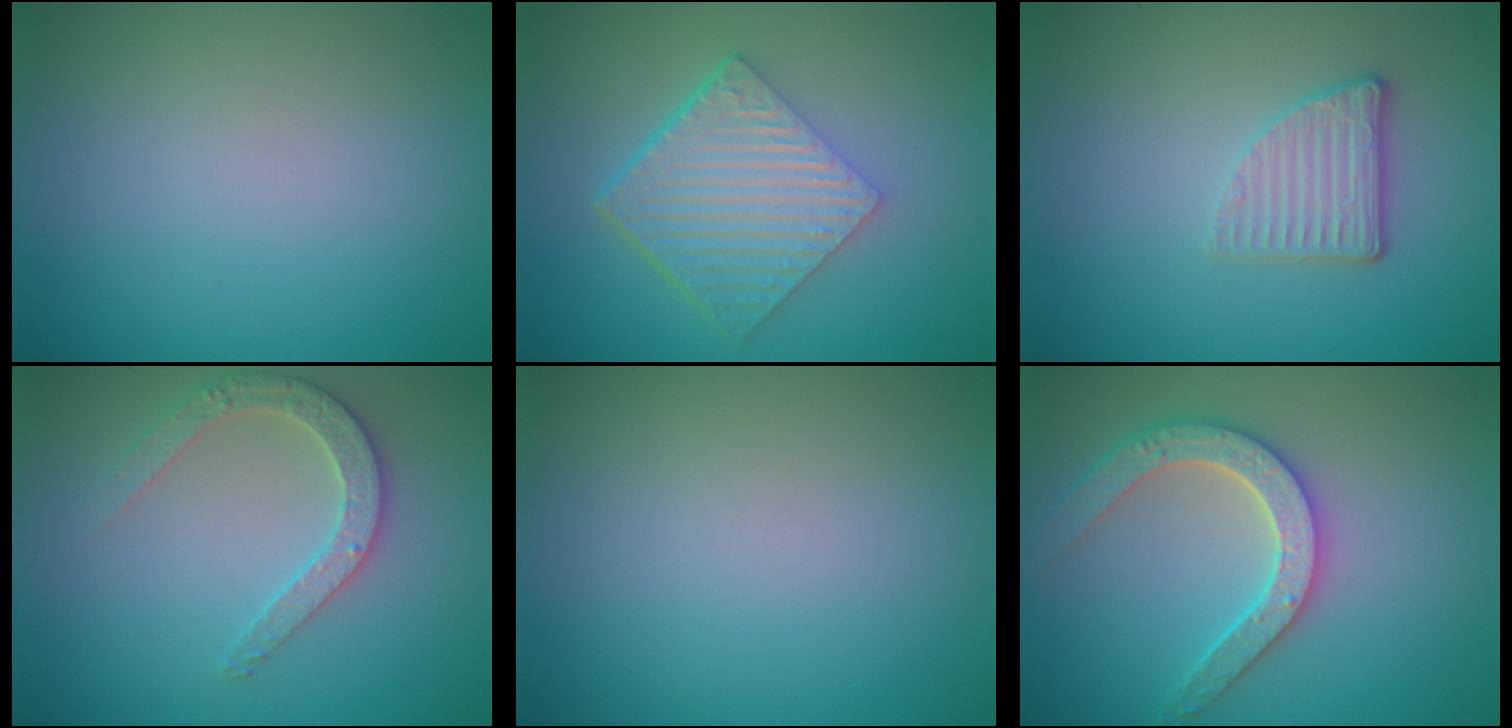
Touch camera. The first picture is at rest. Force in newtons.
{"total": 6.4, "press": 4.3, "slide": 4.8}
{"total": 2.7, "press": 2.3, "slide": 1.4}
{"total": 2.8, "press": 2.7, "slide": 0.5}
{"total": 0.0}
{"total": 4.0, "press": 3.9, "slide": 0.9}